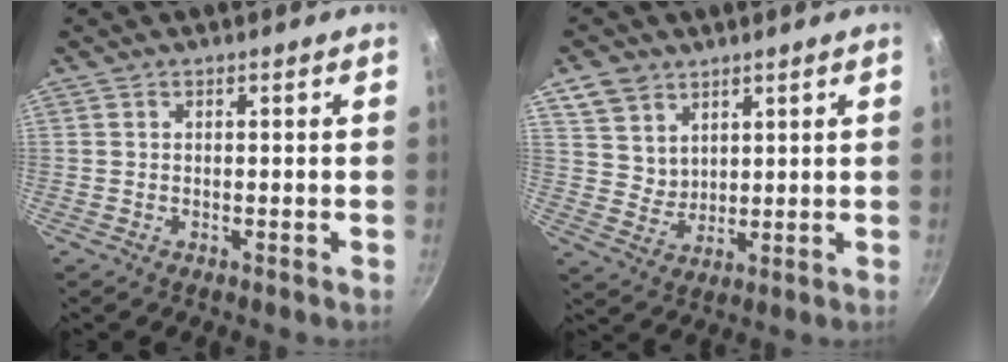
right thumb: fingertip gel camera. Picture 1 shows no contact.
{"total": 7.1, "force": [4.3, 5.1, 2.3], "torque": [-0.021, -0.013, 0.091]}